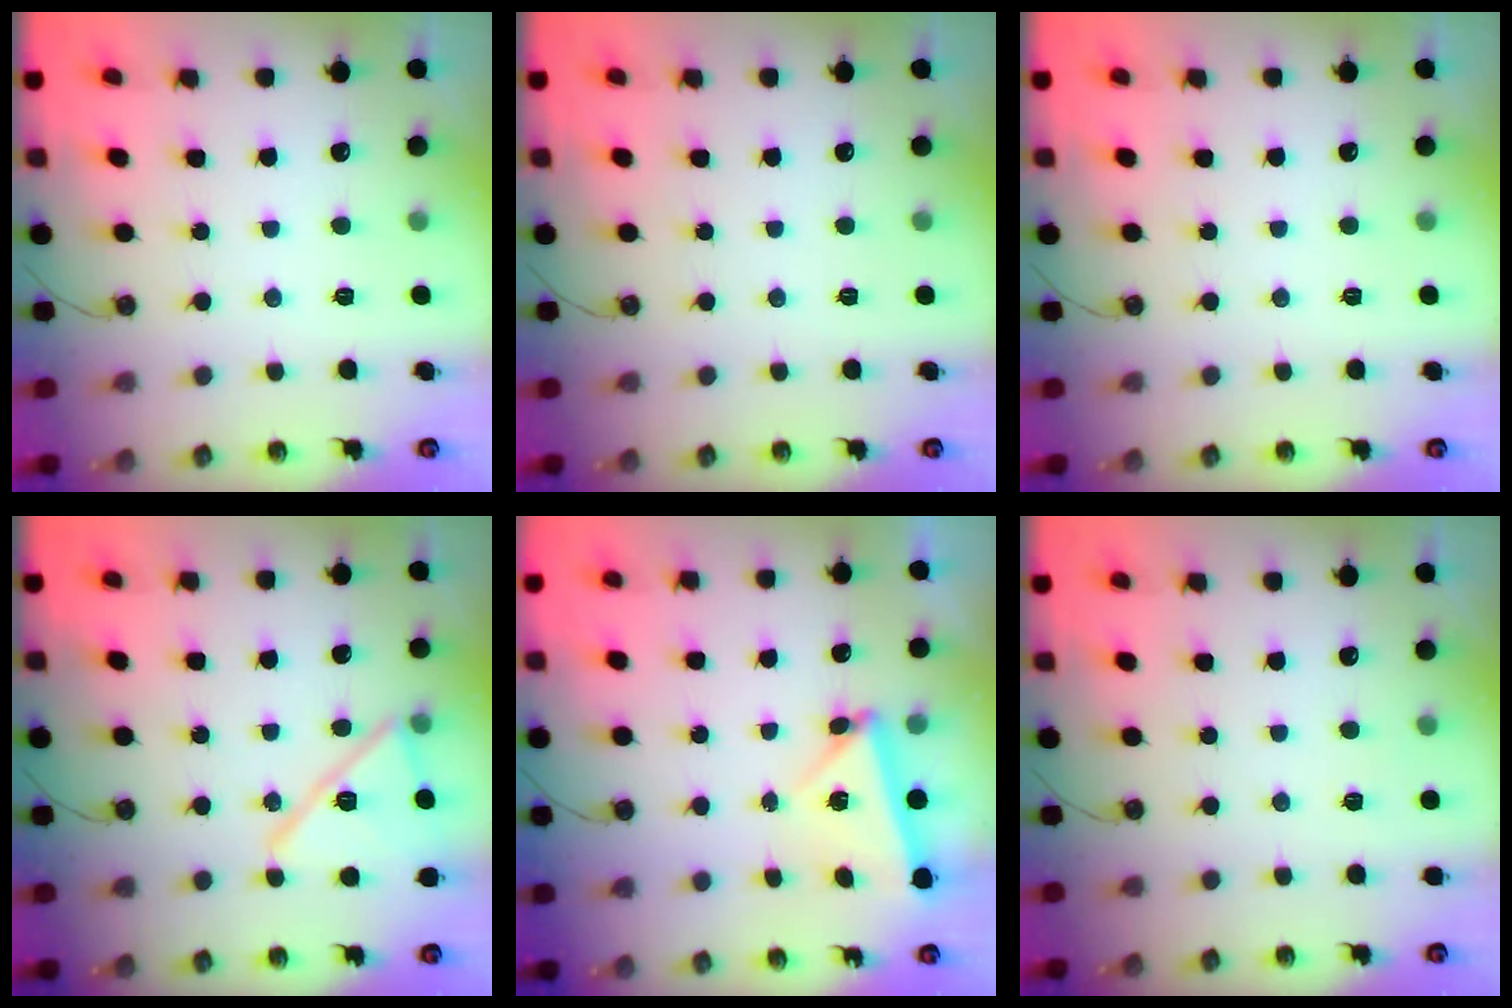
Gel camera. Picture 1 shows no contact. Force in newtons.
{"total": 0.0}
{"total": 0.0}
{"total": 15.1, "press": 15.1, "slide": 0.3}
{"total": 5.8, "press": 5.8, "slide": 0.3}
{"total": 2.6, "press": 1.9, "slide": 1.8}